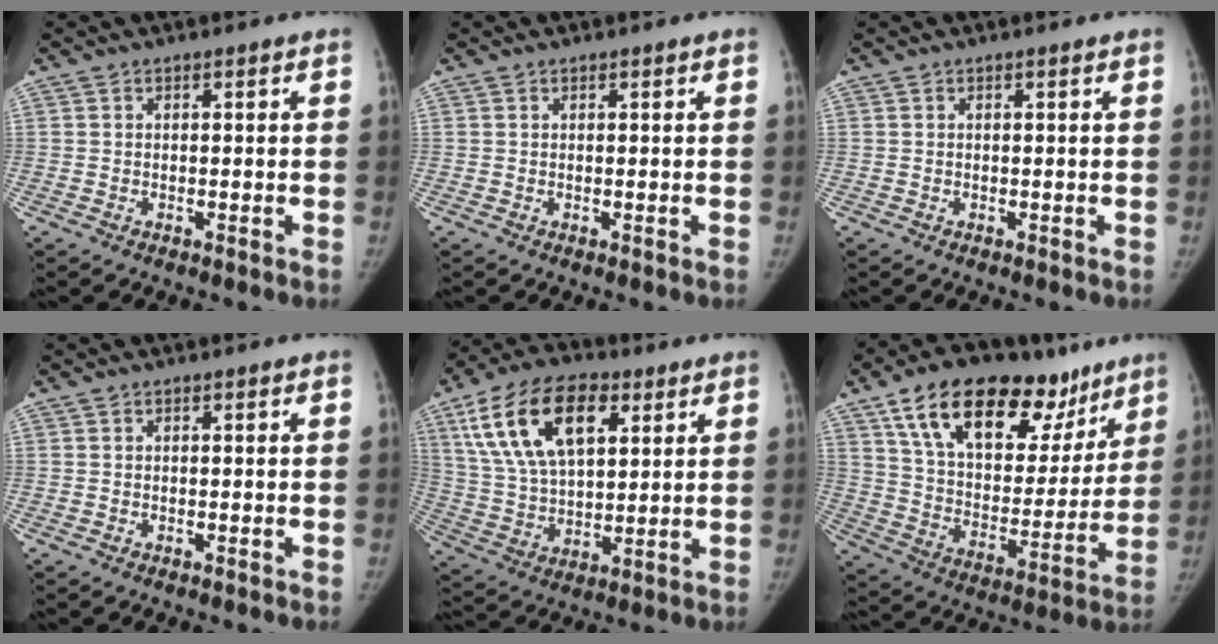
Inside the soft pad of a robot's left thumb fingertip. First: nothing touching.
{"total": 0.0}
{"total": 0.0}
{"total": 0.0}
{"total": 19.5, "force": [8.5, 10.4, 14.2], "torque": [-0.237, -0.014, 0.157]}
{"total": 28.9, "force": [17.3, 14.9, 17.7], "torque": [-0.236, -0.019, 0.279]}